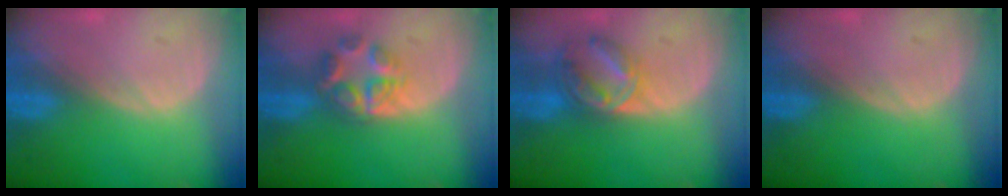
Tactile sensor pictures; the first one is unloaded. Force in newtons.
{"total": 5.8, "press": 5.4, "slide": 2.2}
{"total": 7.2, "press": 6.0, "slide": 3.9}
{"total": 0.0}